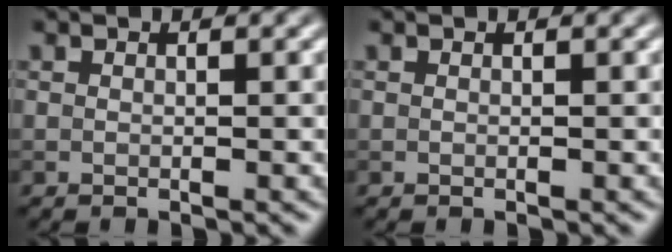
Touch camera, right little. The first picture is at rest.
{"total": 0.0}